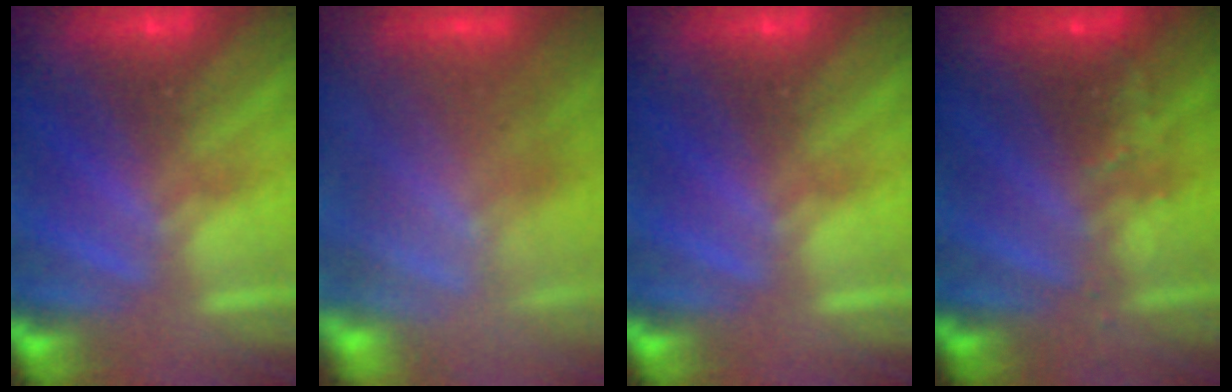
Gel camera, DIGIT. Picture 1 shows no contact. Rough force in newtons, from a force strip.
{"total": 4.1}
{"total": 0.0}
{"total": 2.5}